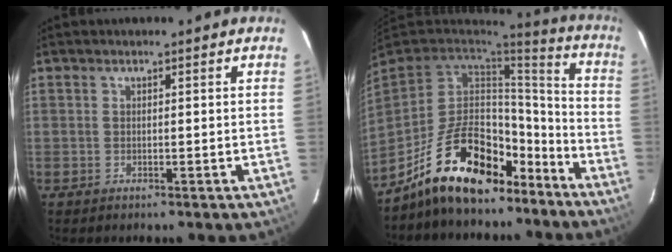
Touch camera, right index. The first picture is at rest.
{"total": 21.4, "force": [-15.0, 10.2, 11.5], "torque": [-0.224, 0.036, -0.219]}